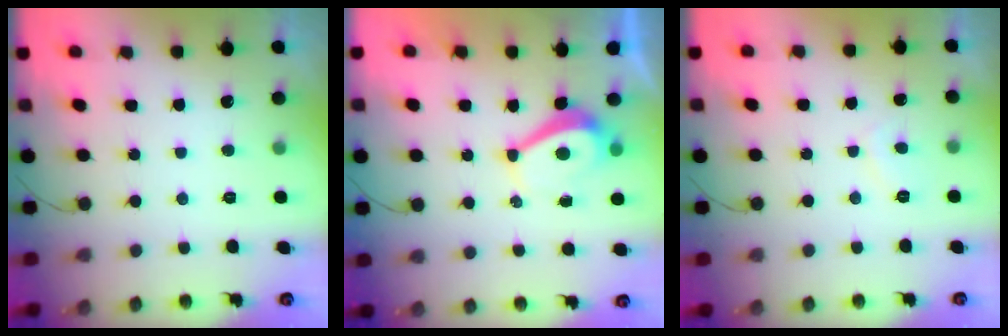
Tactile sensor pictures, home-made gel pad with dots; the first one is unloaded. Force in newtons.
{"total": 4.0, "press": 4.0, "slide": 0.6}
{"total": 2.2, "press": 2.1, "slide": 0.7}